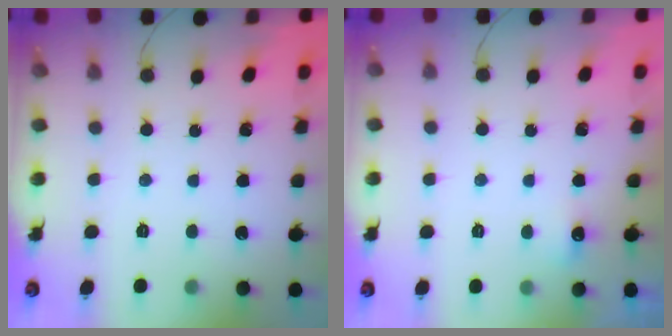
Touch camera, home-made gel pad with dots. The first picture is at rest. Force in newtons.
{"total": 3.7, "press": 3.6, "slide": 1.1}